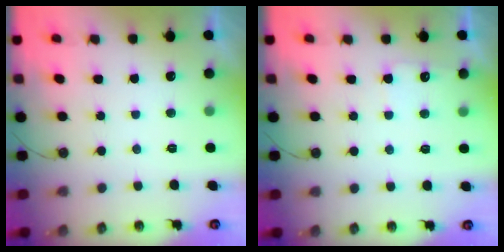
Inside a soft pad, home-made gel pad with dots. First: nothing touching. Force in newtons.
{"total": 6.0, "press": 5.9, "slide": 0.4}